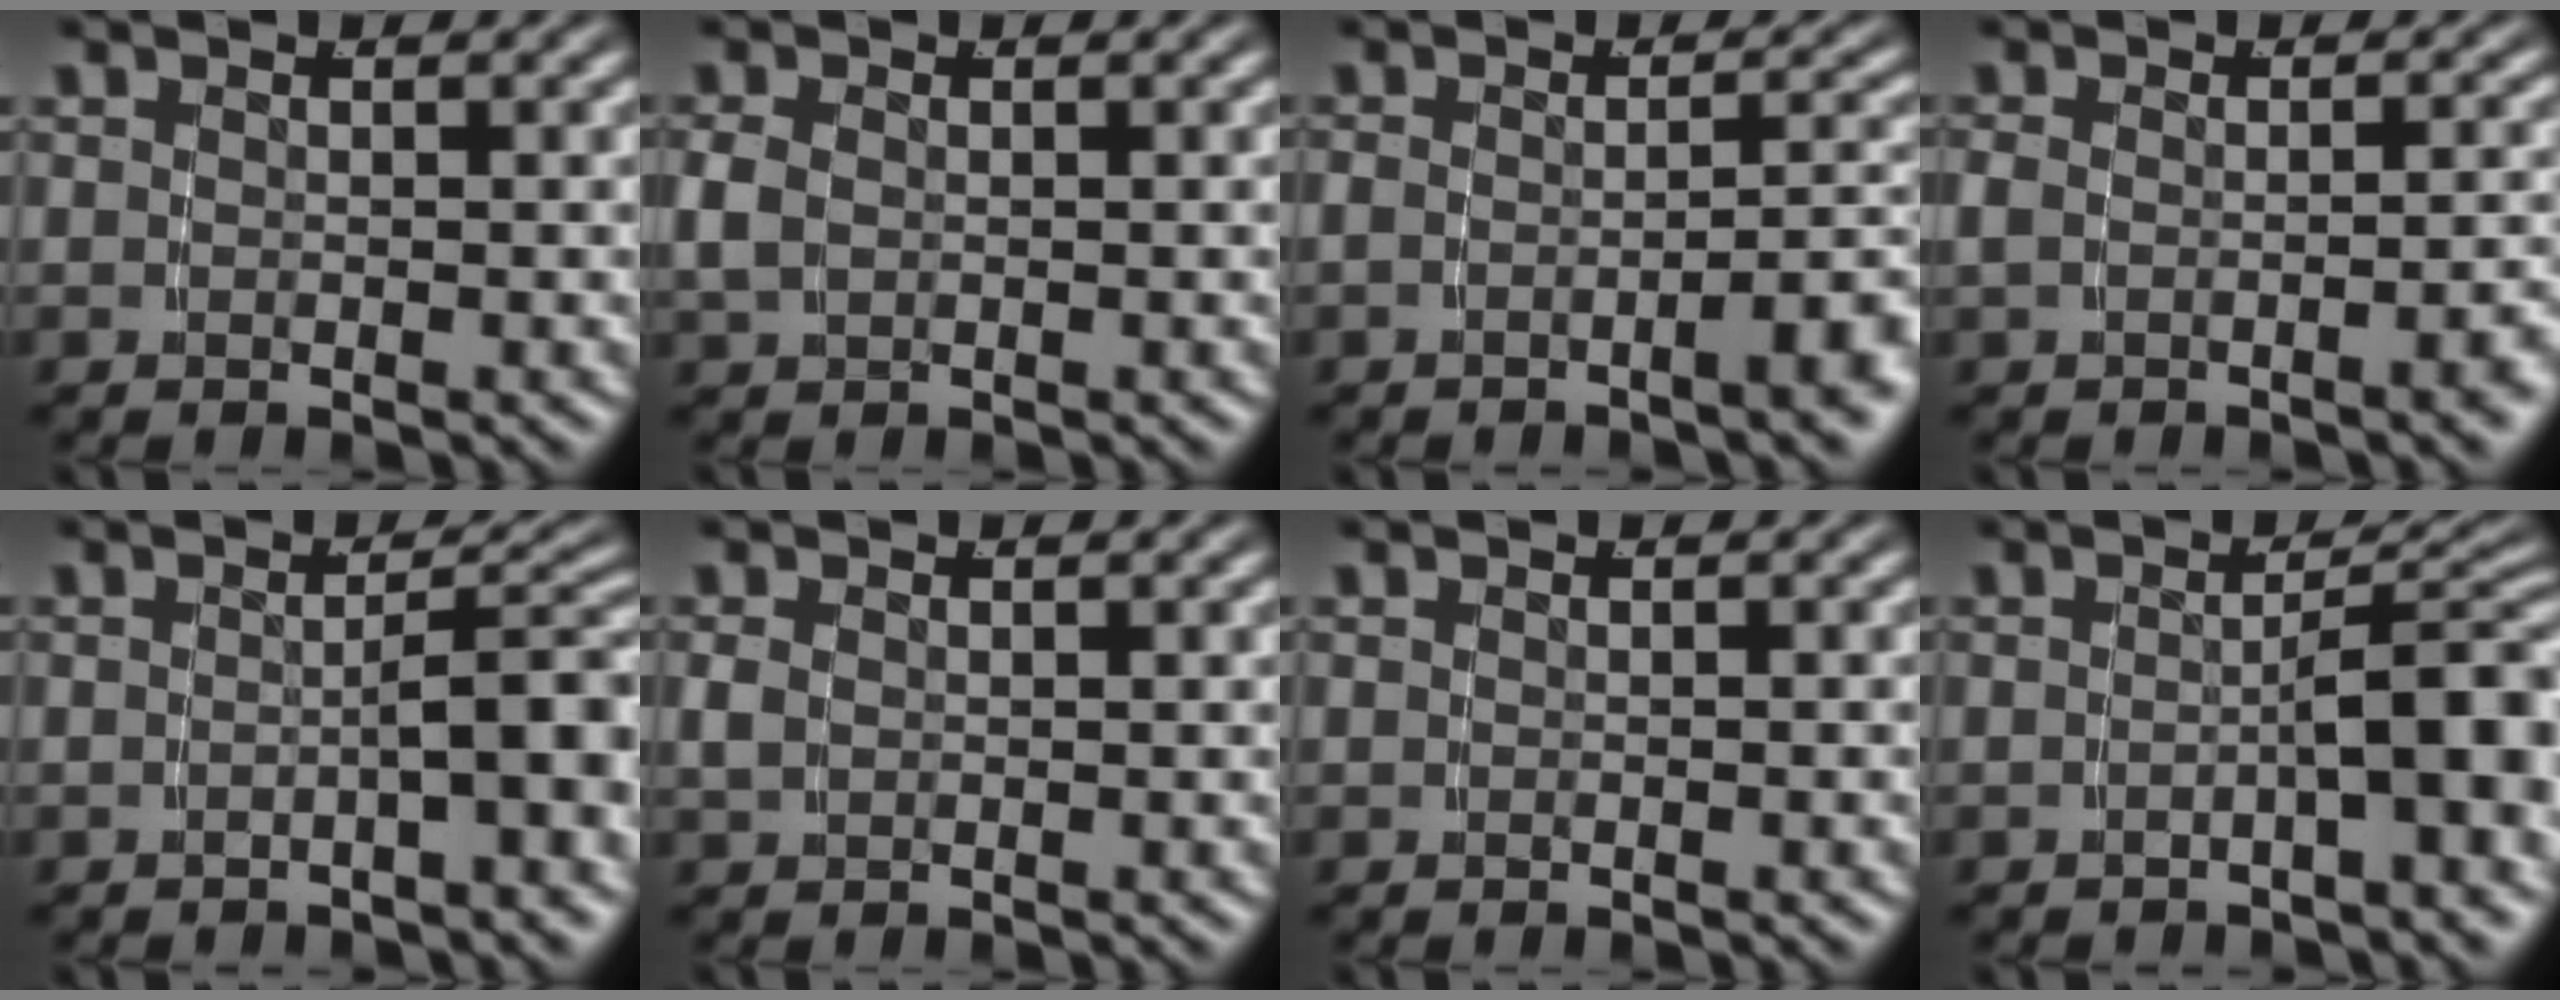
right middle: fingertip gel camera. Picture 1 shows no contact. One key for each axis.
{"total": 1.4, "fx": 0.0, "fy": 1.0, "fz": 1.0, "tx": -0.034, "ty": -0.005, "tz": 0.010}
{"total": 3.6, "fx": -1.6, "fy": 0.8, "fz": 3.2, "tx": -0.042, "ty": 0.009, "tz": -0.033}
{"total": 2.4, "fx": -1.2, "fy": 0.6, "fz": 2.0, "tx": -0.037, "ty": 0.004, "tz": -0.018}
{"total": 4.6, "fx": -1.9, "fy": 0.9, "fz": 4.1, "tx": -0.035, "ty": 0.005, "tz": -0.027}
{"total": 0.7, "fx": 0.0, "fy": 0.4, "fz": 0.6, "tx": -0.020, "ty": -0.006, "tz": 0.009}
{"total": 0.0}
{"total": 5.7, "fx": -2.1, "fy": 1.2, "fz": 5.2, "tx": -0.046, "ty": 0.006, "tz": -0.032}